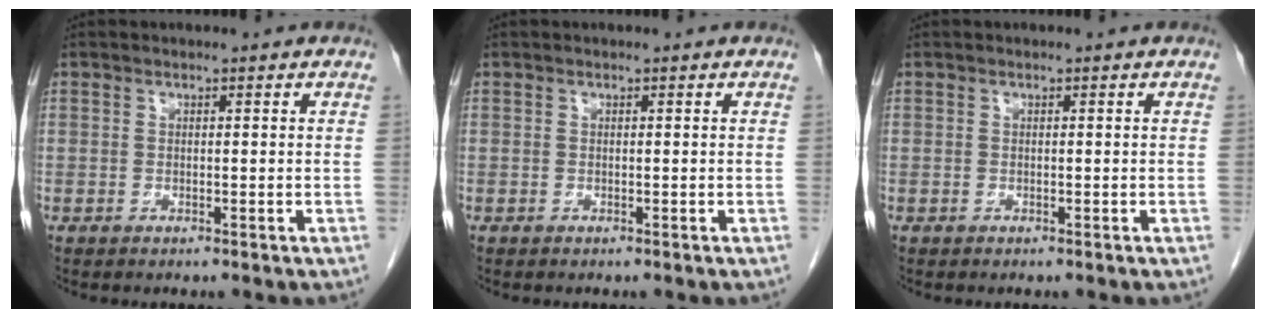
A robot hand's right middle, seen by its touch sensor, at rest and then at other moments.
{"total": 0.0}
{"total": 0.0}